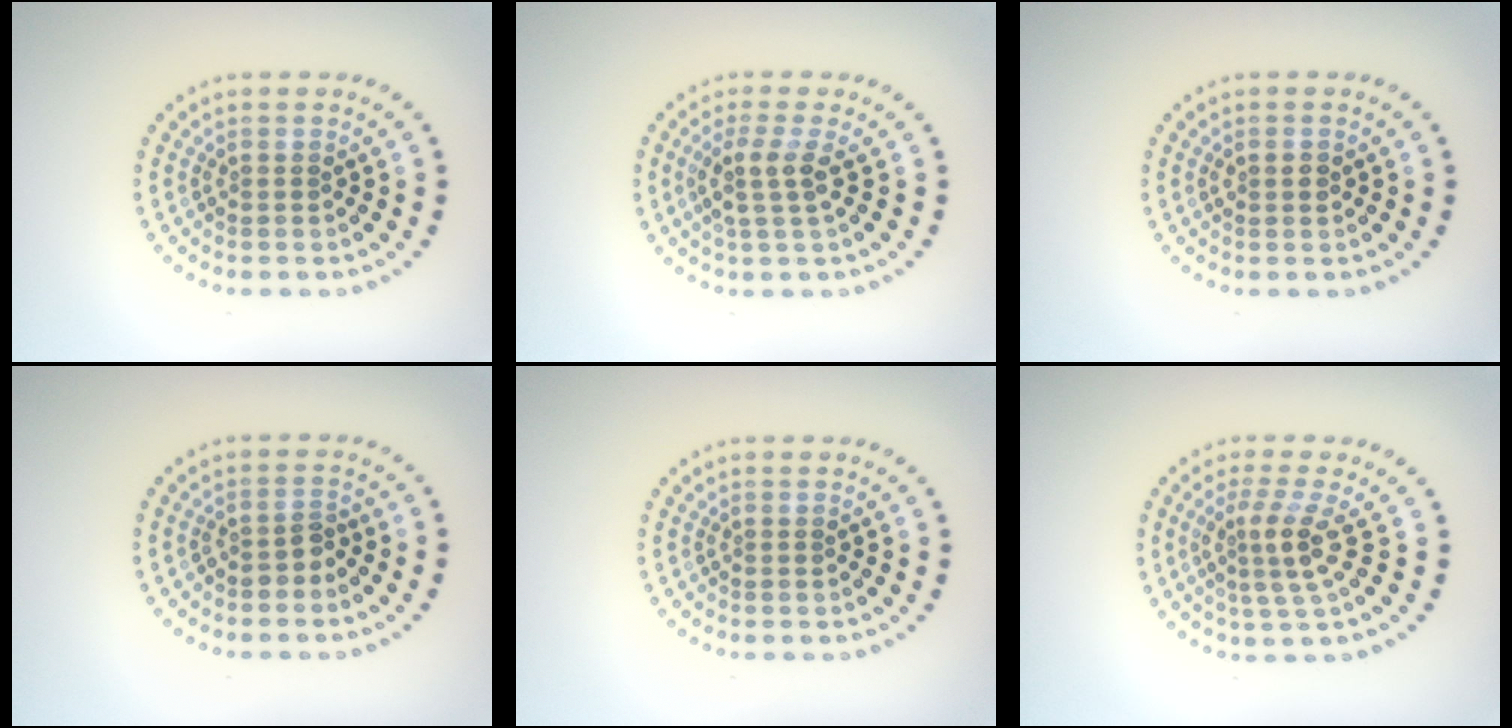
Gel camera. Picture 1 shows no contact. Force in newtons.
{"total": 2.6, "press": 2.0, "slide": 1.6}
{"total": 1.2, "press": 1.2, "slide": 0.1}
{"total": 1.3, "press": 1.0, "slide": 0.8}
{"total": 0.0}
{"total": 3.2, "press": 2.4, "slide": 2.1}